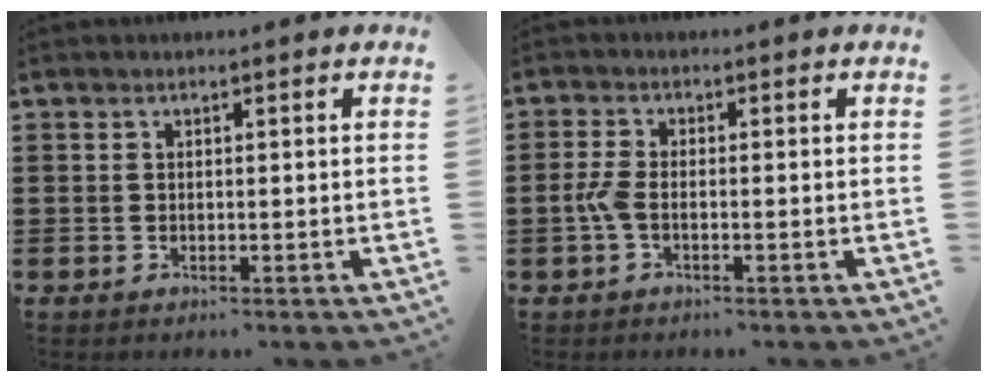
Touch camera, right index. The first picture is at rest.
{"total": 2.8, "force": [-0.8, 1.0, 2.5], "torque": [-0.067, -0.005, -0.022]}